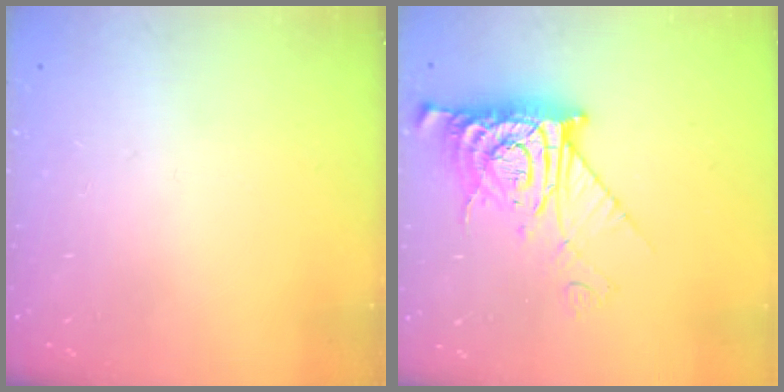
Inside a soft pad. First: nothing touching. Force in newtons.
{"total": 11.7, "press": 11.6, "slide": 1.4}